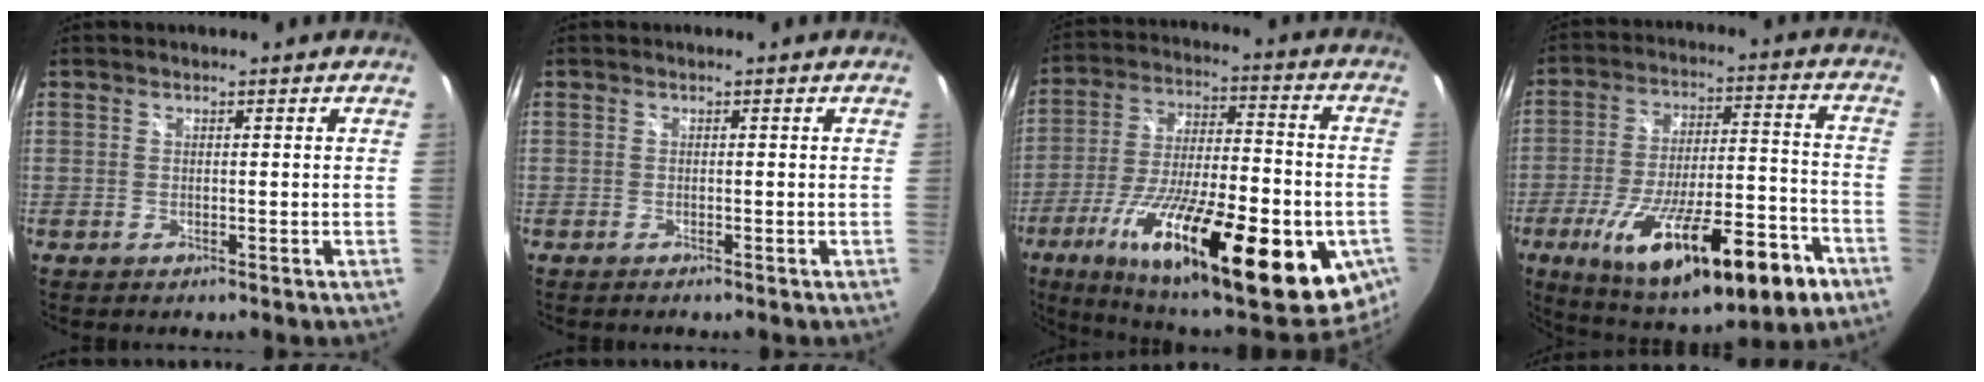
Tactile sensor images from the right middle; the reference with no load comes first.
{"total": 0.6, "force": [-0.5, 0.0, 0.2], "torque": [-0.003, -0.003, -0.011]}
{"total": 33.6, "force": [-15.2, 9.6, 28.3], "torque": [-0.450, -0.039, -0.235]}
{"total": 25.9, "force": [-13.4, 7.2, 21.0], "torque": [-0.351, -0.045, -0.193]}